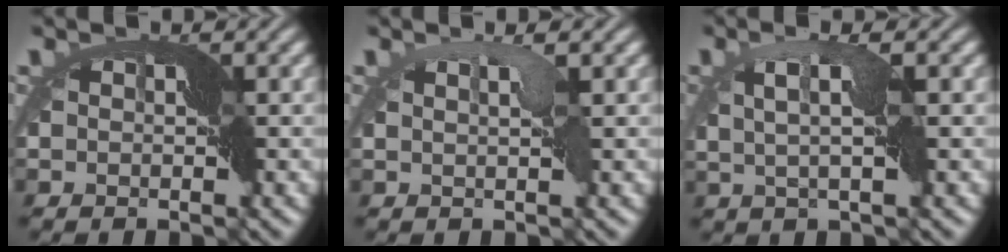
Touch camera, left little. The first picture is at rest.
{"total": 1.4, "force": [1.0, -0.6, 0.8], "torque": [-0.024, 0.002, 0.017]}
{"total": 2.1, "force": [1.0, -0.6, 1.8], "torque": [-0.056, 0.003, 0.017]}